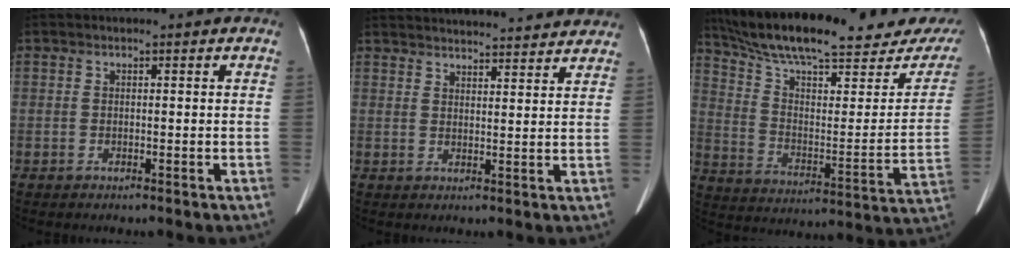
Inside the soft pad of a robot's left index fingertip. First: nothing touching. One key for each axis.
{"total": 21.7, "fx": 20.5, "fy": 2.8, "fz": 6.4, "tx": -0.097, "ty": 0.001, "tz": 0.262}
{"total": 27.6, "fx": 23.9, "fy": 4.7, "fz": 13.1, "tx": -0.211, "ty": -0.064, "tz": 0.329}